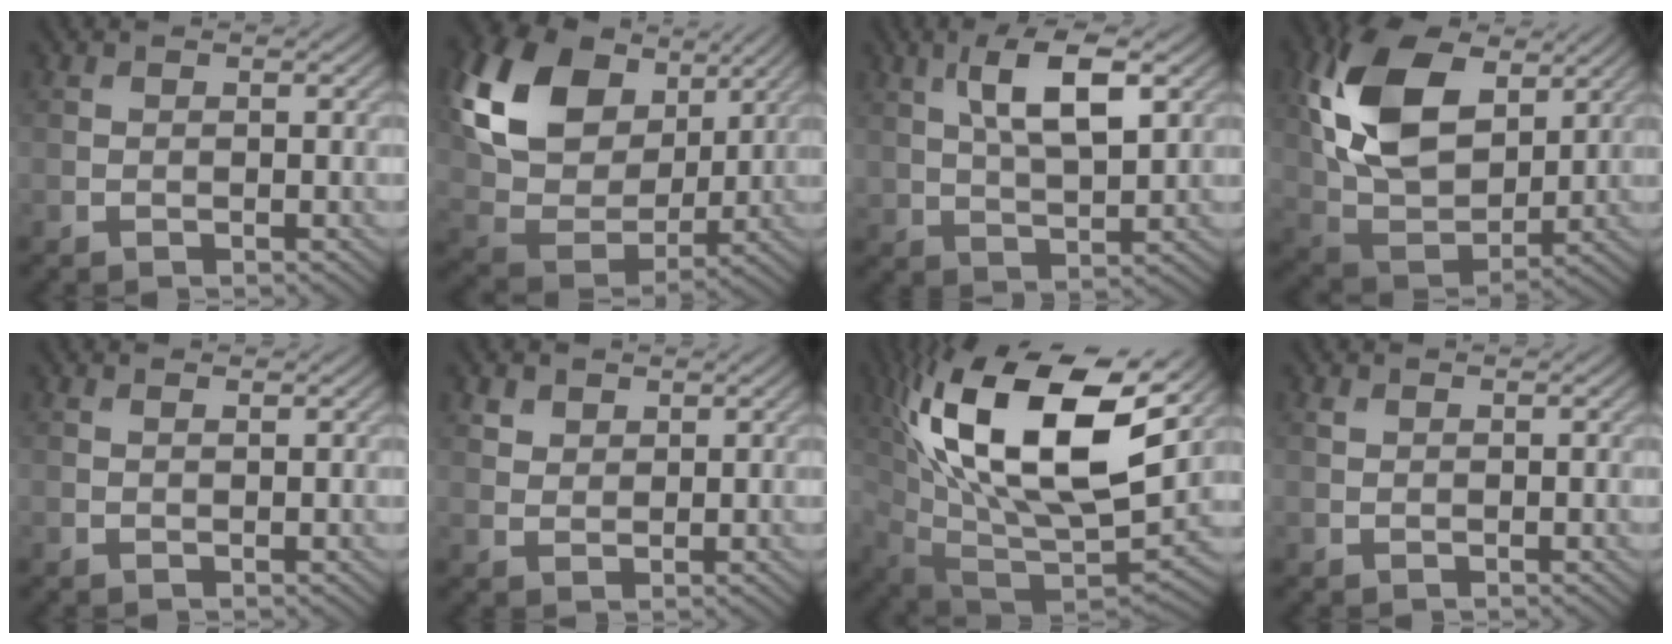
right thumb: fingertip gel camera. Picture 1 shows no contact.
{"total": 16.3, "force": [6.6, 11.3, 9.8], "torque": [-0.234, 0.017, 0.130]}
{"total": 8.3, "force": [3.1, 3.3, 7.0], "torque": [-0.132, 0.008, 0.056]}
{"total": 15.7, "force": [5.8, 9.7, 10.9], "torque": [-0.252, 0.011, 0.112]}
{"total": 0.5, "force": [0.5, 0.1, 0.2], "torque": [-0.004, 0.000, 0.009]}
{"total": 2.5, "force": [1.7, 1.6, 0.7], "torque": [-0.023, -0.007, 0.040]}
{"total": 20.8, "force": [7.1, 8.8, 17.5], "torque": [-0.342, 0.027, 0.118]}
{"total": 0.6, "force": [0.4, 0.4, 0.2], "torque": [-0.005, -0.002, 0.009]}